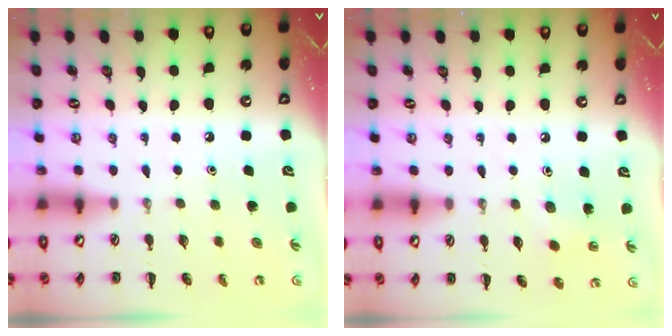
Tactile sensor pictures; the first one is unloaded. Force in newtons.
{"total": 2.6, "press": 2.5, "slide": 0.7}